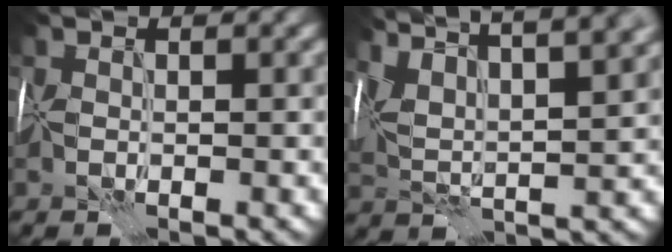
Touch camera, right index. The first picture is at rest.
{"total": 11.1, "force": [7.9, 3.4, 7.1], "torque": [-0.129, 0.044, 0.106]}